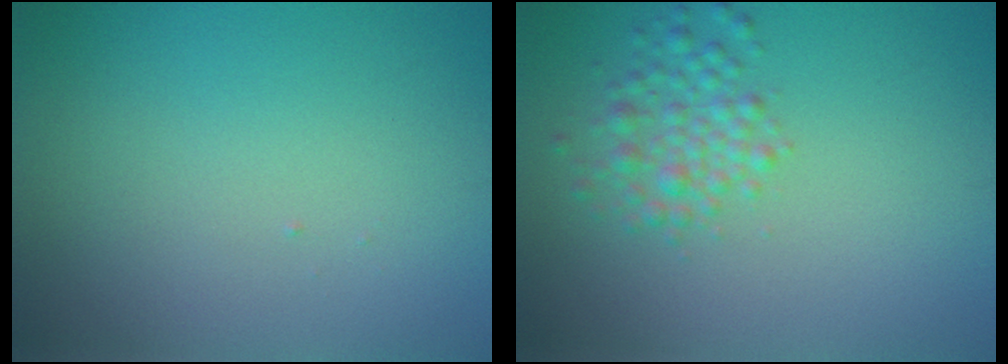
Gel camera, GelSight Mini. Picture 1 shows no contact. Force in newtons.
{"total": 2.5, "press": 2.5, "slide": 0.0}